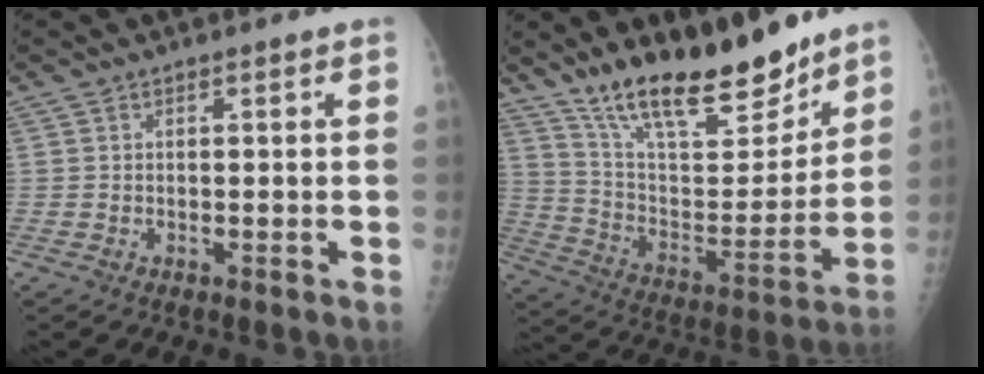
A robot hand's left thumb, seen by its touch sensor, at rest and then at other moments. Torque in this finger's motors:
{"motor_torque": [0.54, 0.33, 1.39, -1.37, 0.10]}